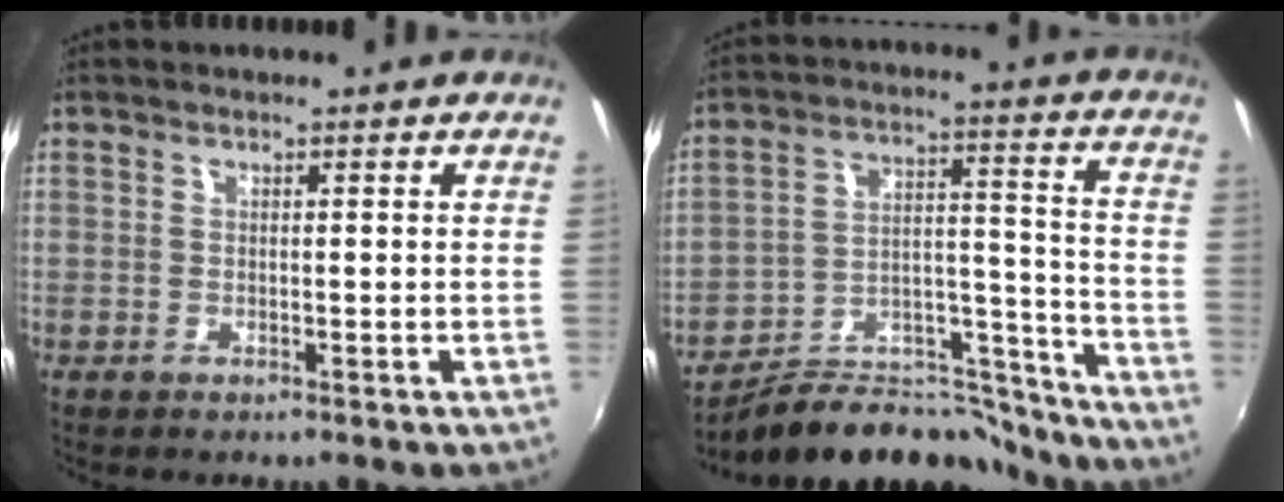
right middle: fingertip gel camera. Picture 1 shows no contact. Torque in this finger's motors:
{"motor_torque": [-1.14, -1.00, -0.92, -0.21]}